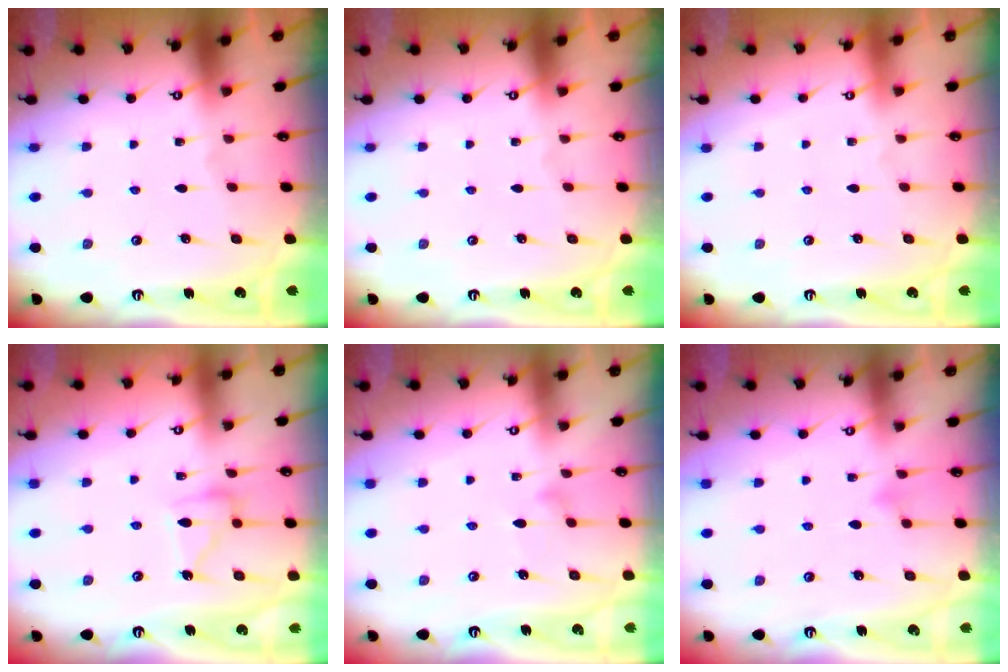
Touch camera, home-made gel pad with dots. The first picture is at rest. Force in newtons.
{"total": 0.0}
{"total": 3.9, "press": 3.9, "slide": 0.1}
{"total": 10.7, "press": 10.7, "slide": 0.8}
{"total": 8.1, "press": 8.1, "slide": 0.5}
{"total": 3.7, "press": 3.6, "slide": 0.2}